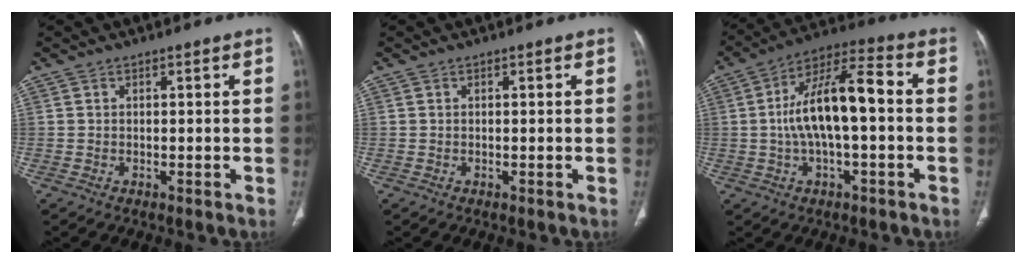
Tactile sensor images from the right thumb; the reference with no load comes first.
{"total": 0.0}
{"total": 14.5, "force": [-0.4, 5.4, 13.4], "torque": [-0.248, 0.043, -0.013]}